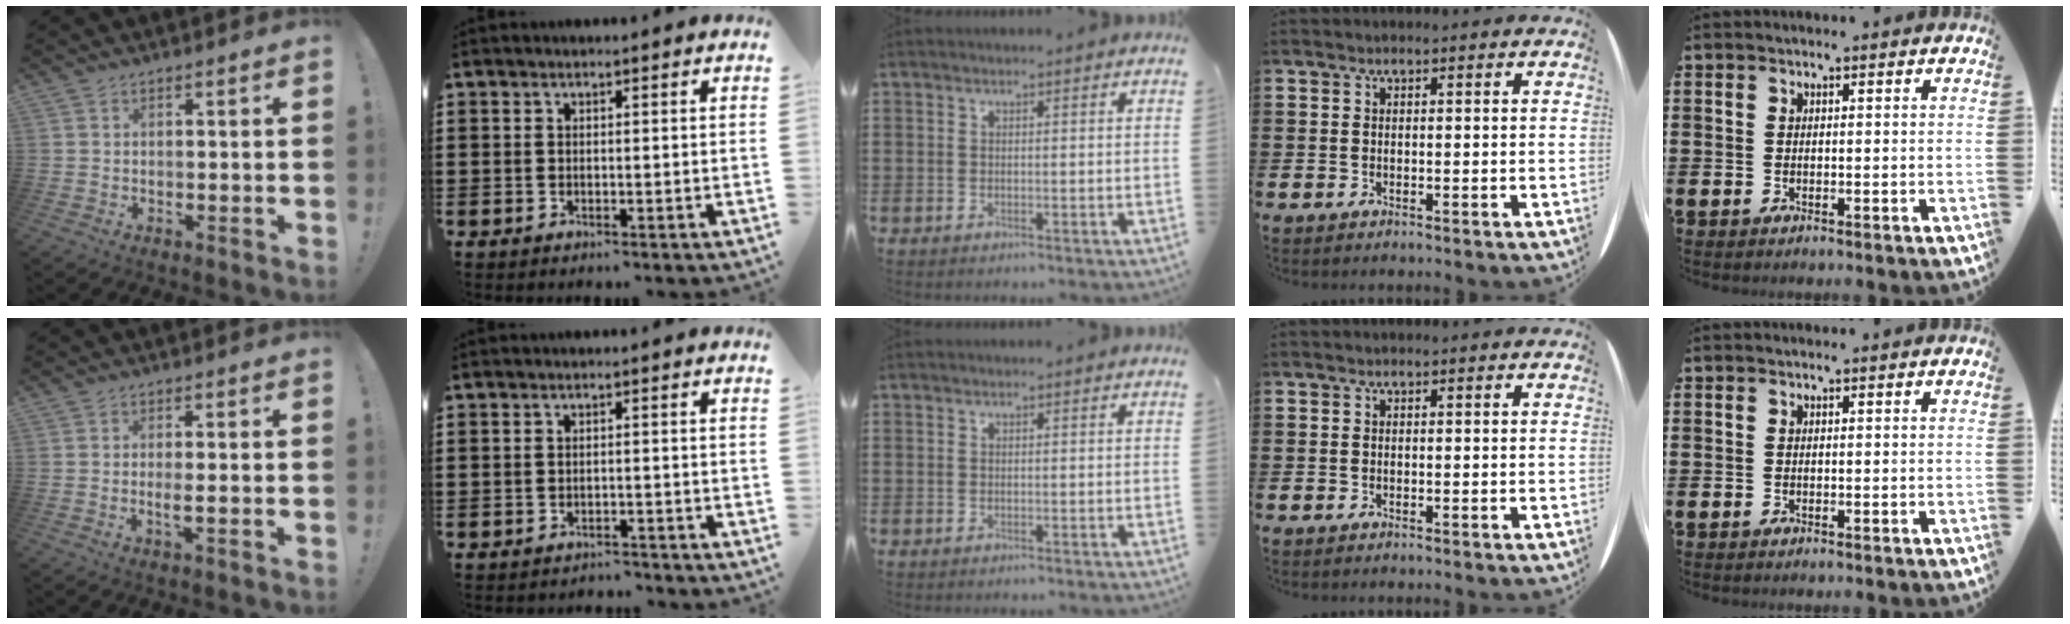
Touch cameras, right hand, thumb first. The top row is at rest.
{"thumb": {"total": 2.4, "force": [-0.2, 0.0, 2.4], "torque": [-0.034, -0.007, -0.007]}, "index": {"total": 1.6, "force": [-1.6, 0.1, 0.0], "torque": [-0.006, -0.001, -0.034]}}